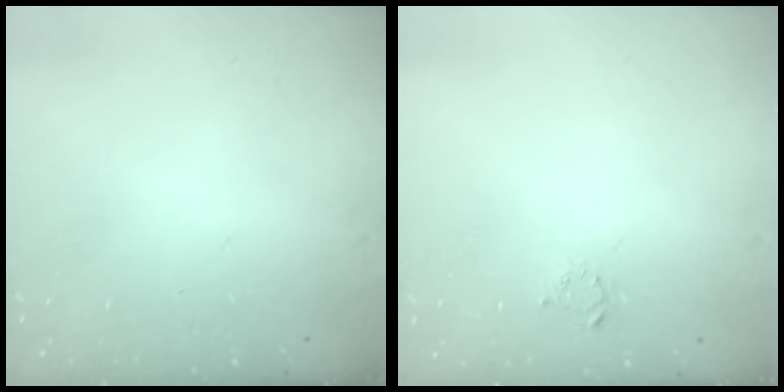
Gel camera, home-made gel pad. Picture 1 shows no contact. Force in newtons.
{"total": 2.1, "press": 2.1, "slide": 0.3}